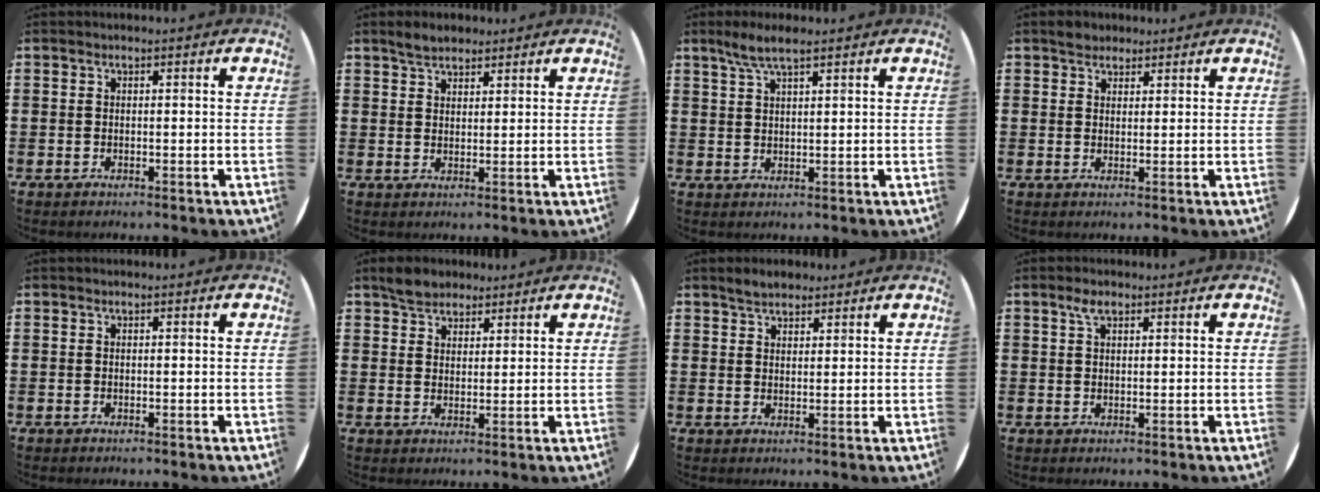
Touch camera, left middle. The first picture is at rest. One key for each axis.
{"total": 3.0, "fx": 2.7, "fy": 1.2, "fz": 0.7, "tx": -0.011, "ty": 0.003, "tz": 0.050}
{"total": 3.7, "fx": 2.7, "fy": 0.6, "fz": 2.4, "tx": -0.053, "ty": 0.005, "tz": 0.048}
{"total": 2.2, "fx": 2.0, "fy": 1.0, "fz": 0.0, "tx": 0.004, "ty": 0.001, "tz": 0.038}
{"total": 0.0}
{"total": 3.4, "fx": 3.0, "fy": 1.6, "fz": 0.4, "tx": -0.008, "ty": 0.004, "tz": 0.057}
{"total": 2.9, "fx": 2.6, "fy": 1.1, "fz": 0.6, "tx": -0.009, "ty": 0.003, "tz": 0.049}
{"total": 2.3, "fx": 1.5, "fy": 1.0, "fz": 1.4, "tx": -0.022, "ty": 0.002, "tz": 0.025}